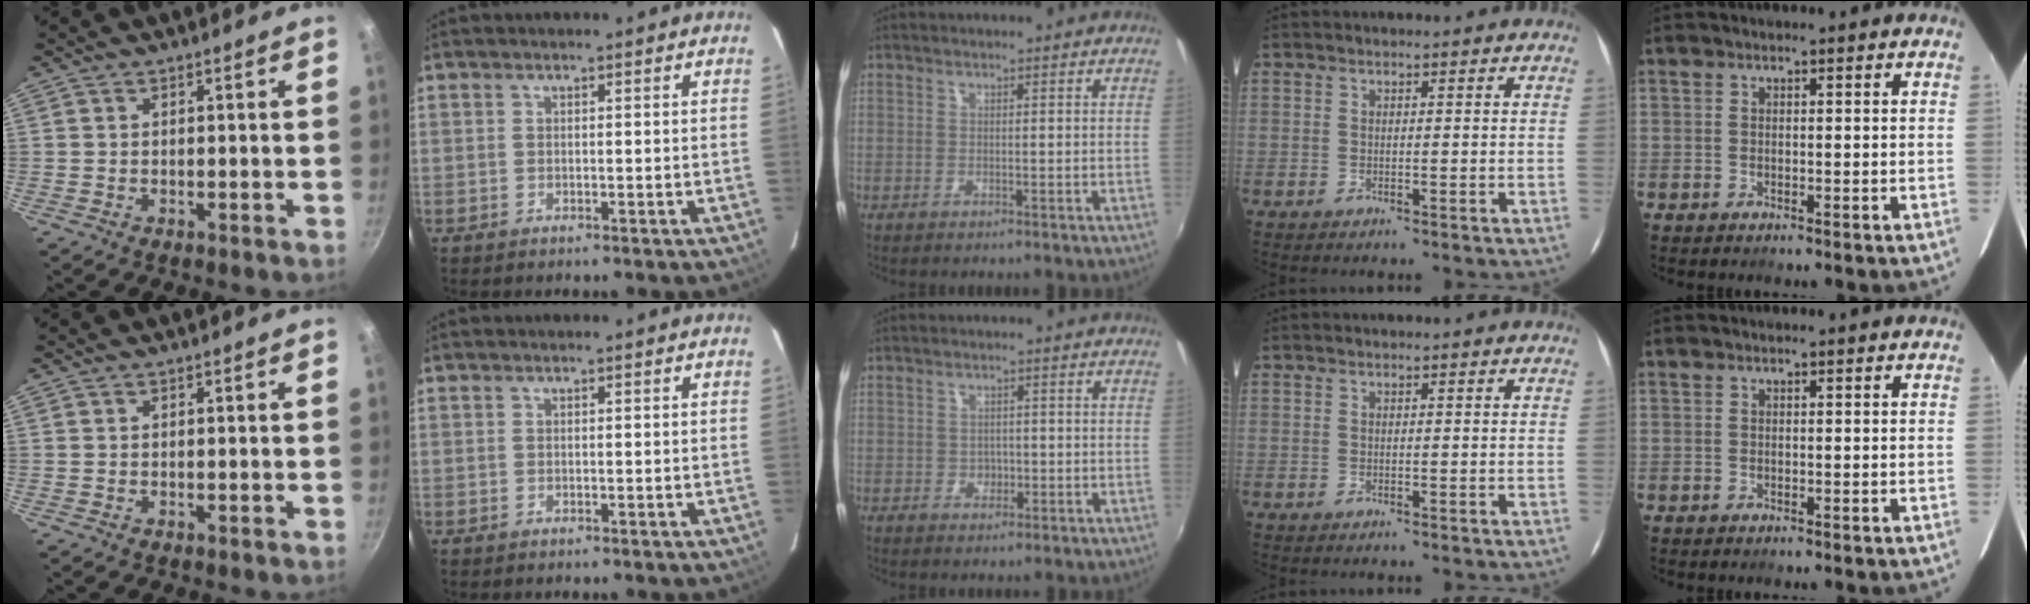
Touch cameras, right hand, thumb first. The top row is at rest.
{"middle": {"total": 2.2, "force": [-0.5, 2.0, 0.6], "torque": [-0.008, 0.000, -0.006]}}